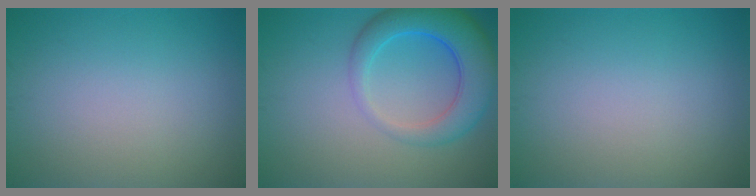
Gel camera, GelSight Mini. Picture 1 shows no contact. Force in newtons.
{"total": 6.4, "press": 6.4, "slide": 0.4}
{"total": 0.0}